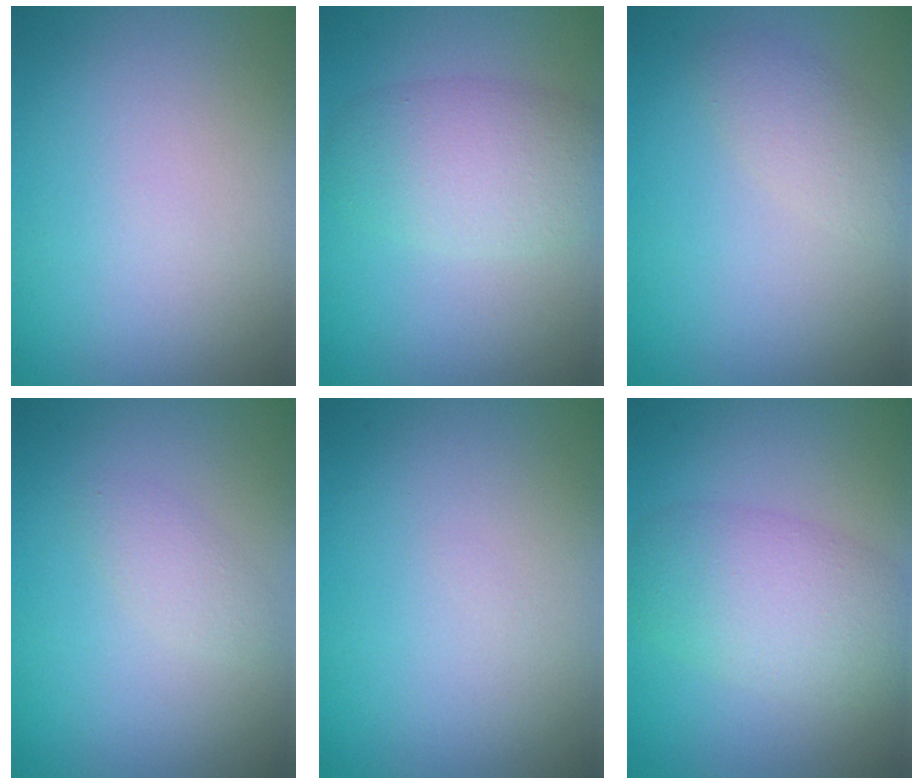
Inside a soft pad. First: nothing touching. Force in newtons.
{"total": 4.8, "press": 4.8, "slide": 0.1}
{"total": 2.0, "press": 2.0, "slide": 0.2}
{"total": 1.5, "press": 1.5, "slide": 0.0}
{"total": 0.0}
{"total": 5.2, "press": 5.2, "slide": 0.1}